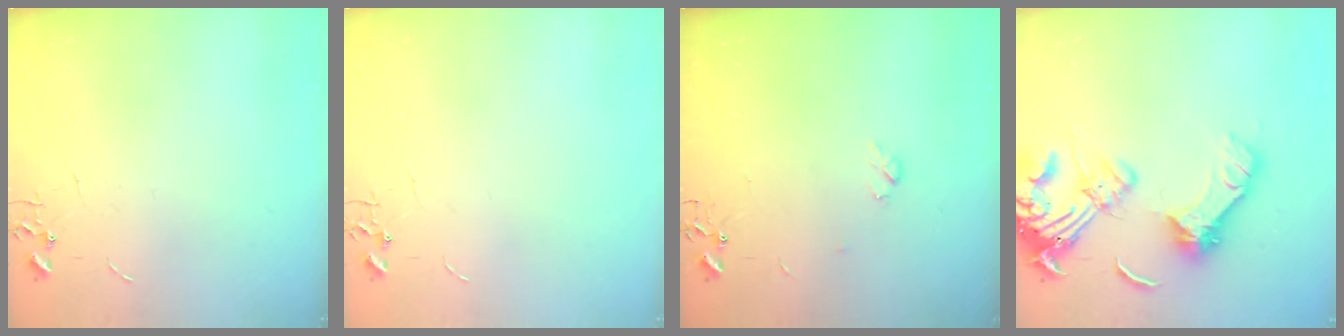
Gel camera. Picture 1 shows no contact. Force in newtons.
{"total": 0.0}
{"total": 3.7, "press": 3.6, "slide": 0.9}
{"total": 20.8, "press": 20.7, "slide": 2.6}